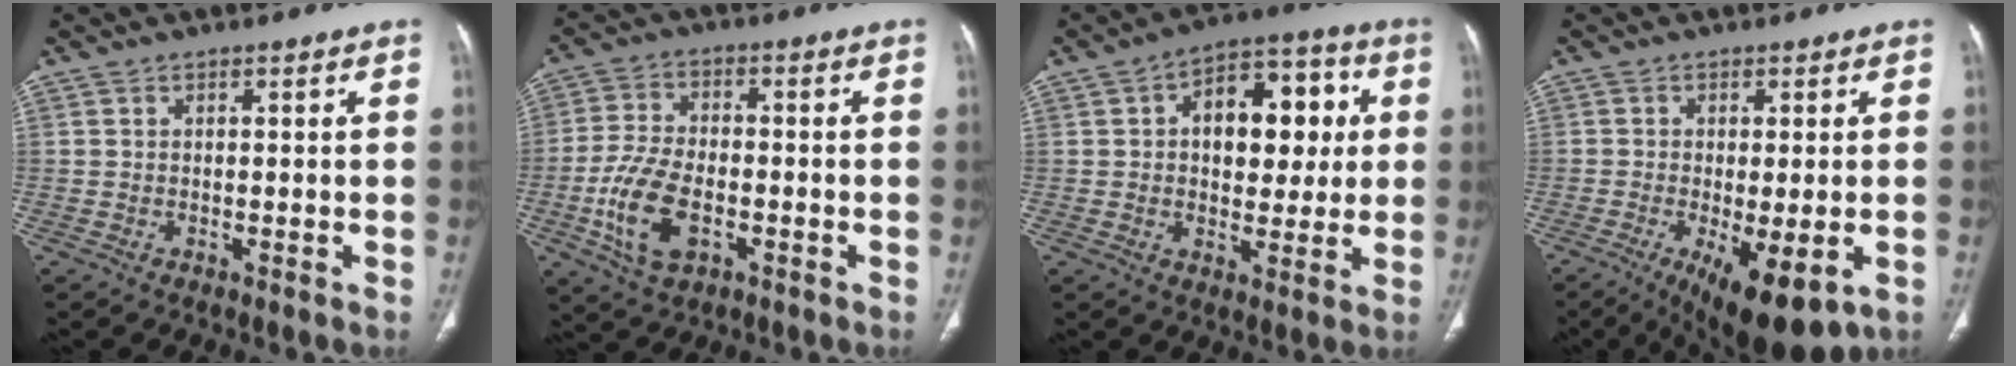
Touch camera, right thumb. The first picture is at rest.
{"total": 11.4, "force": [-3.6, 6.4, 8.6], "torque": [-0.175, 0.011, -0.065]}
{"total": 14.9, "force": [2.7, 9.1, 11.5], "torque": [-0.115, 0.018, 0.036]}
{"total": 12.2, "force": [-4.9, 4.3, 10.3], "torque": [-0.155, -0.013, -0.064]}